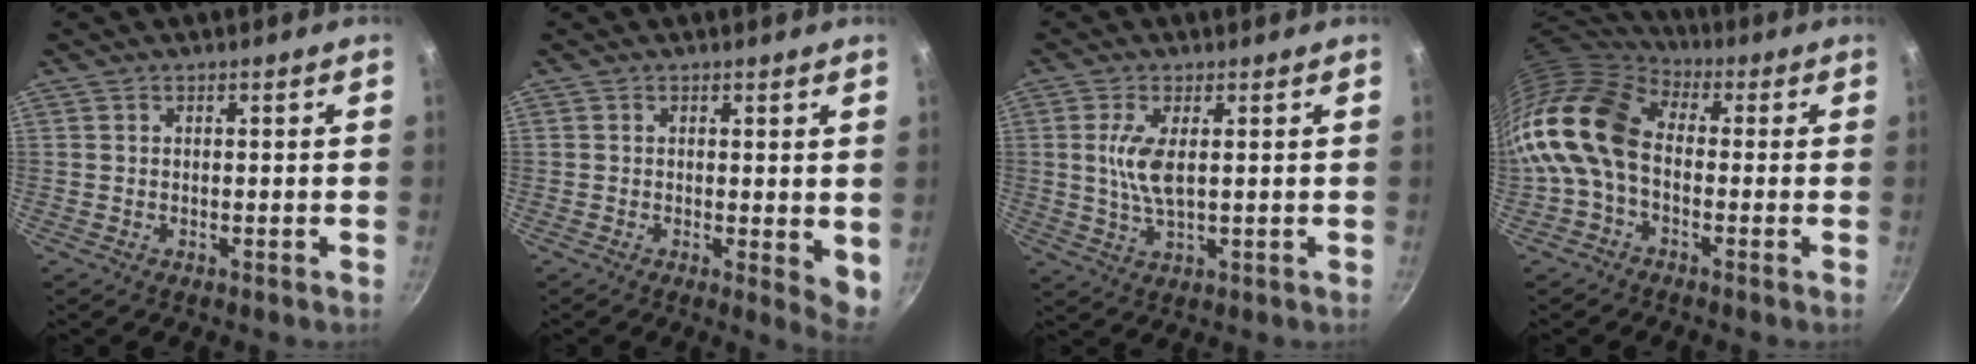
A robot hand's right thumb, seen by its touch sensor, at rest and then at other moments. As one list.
[{"total": 4.8, "force": [0.4, 2.0, 4.3], "torque": [-0.051, -0.011, 0.006]}, {"total": 6.4, "force": [1.1, 2.3, 5.9], "torque": [-0.124, -0.004, 0.022]}, {"total": 13.9, "force": [-1.5, 9.2, 10.3], "torque": [-0.183, 0.033, -0.048]}]